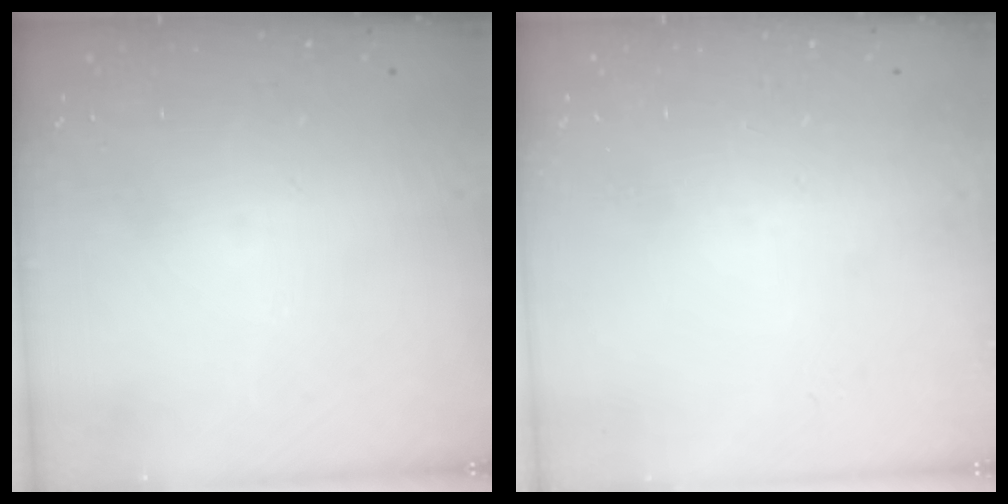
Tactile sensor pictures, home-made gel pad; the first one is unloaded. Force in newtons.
{"total": 0.0}